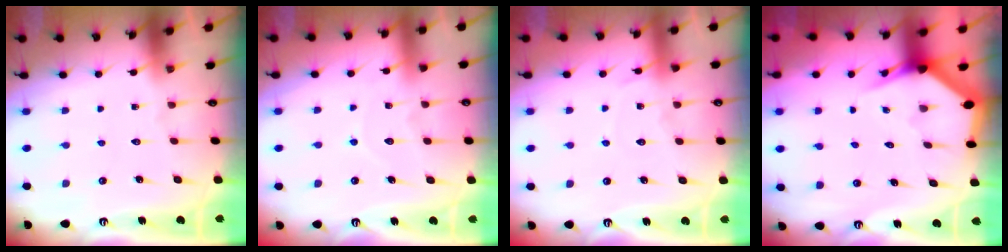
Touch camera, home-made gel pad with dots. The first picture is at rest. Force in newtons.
{"total": 6.3, "press": 6.3, "slide": 0.4}
{"total": 6.8, "press": 6.8, "slide": 0.7}
{"total": 2.9, "press": 2.9, "slide": 0.2}